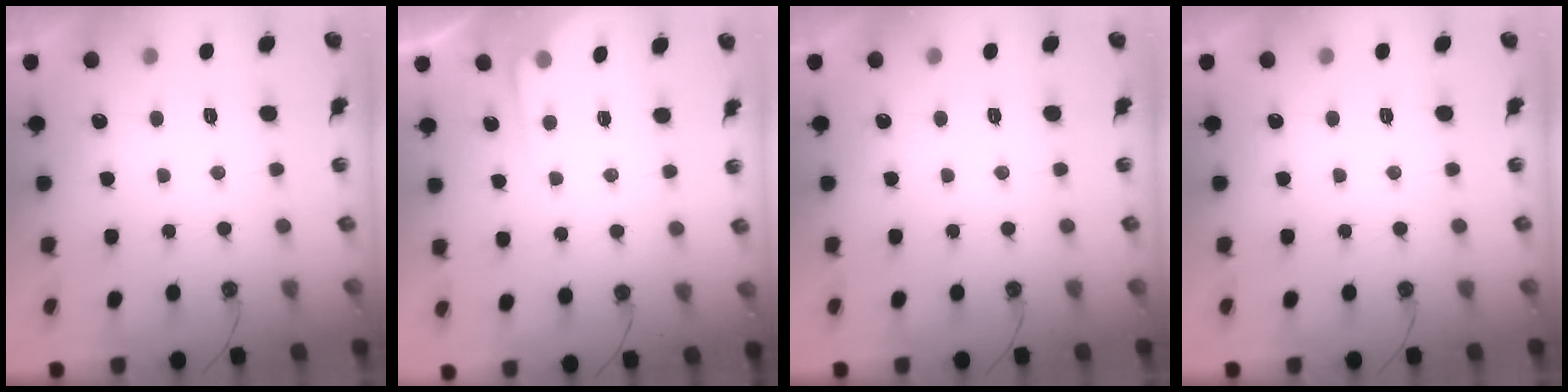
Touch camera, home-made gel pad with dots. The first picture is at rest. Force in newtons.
{"total": 3.7, "press": 3.6, "slide": 0.5}
{"total": 0.0}
{"total": 0.0}